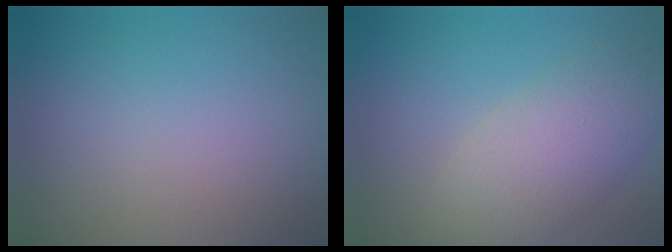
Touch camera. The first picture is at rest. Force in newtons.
{"total": 5.5, "press": 5.4, "slide": 0.5}